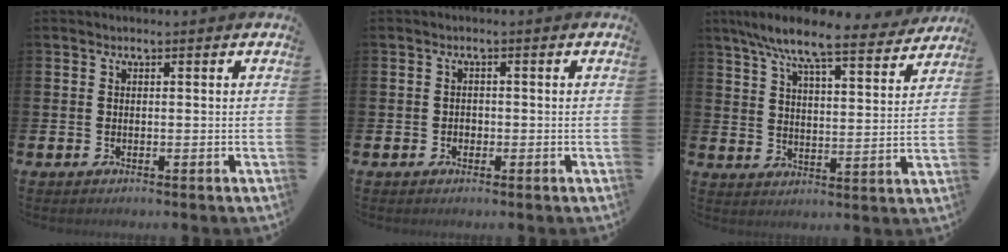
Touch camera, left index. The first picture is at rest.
{"total": 1.1, "force": [-0.5, 0.9, 0.4], "torque": [-0.008, 0.004, -0.011]}
{"total": 9.3, "force": [8.2, 1.2, 4.2], "torque": [-0.100, -0.047, 0.139]}